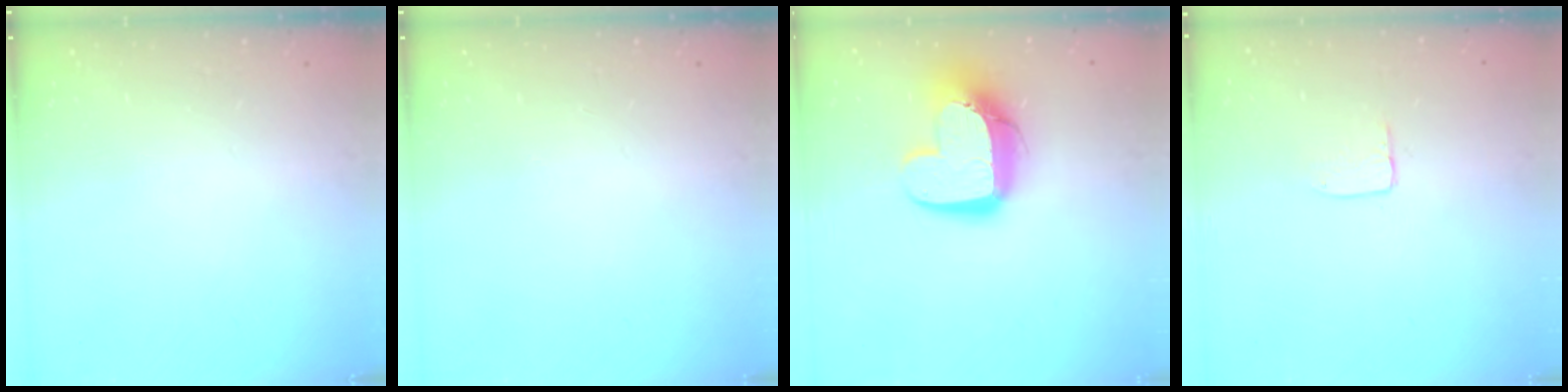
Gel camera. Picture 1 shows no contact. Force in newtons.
{"total": 0.0}
{"total": 13.7, "press": 13.7, "slide": 1.2}
{"total": 3.8, "press": 3.8, "slide": 0.3}